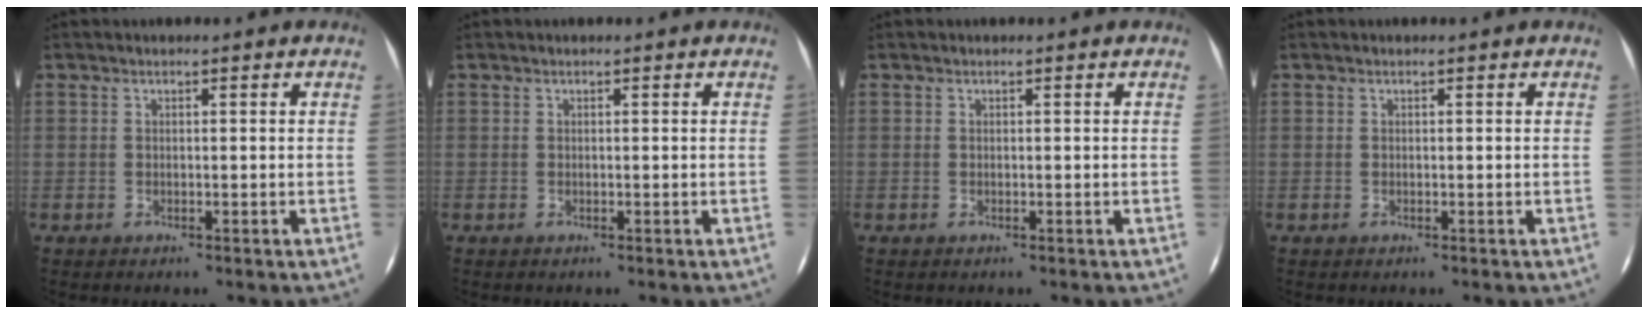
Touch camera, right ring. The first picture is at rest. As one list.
[{"total": 0.0}, {"total": 0.0}, {"total": 0.0}]